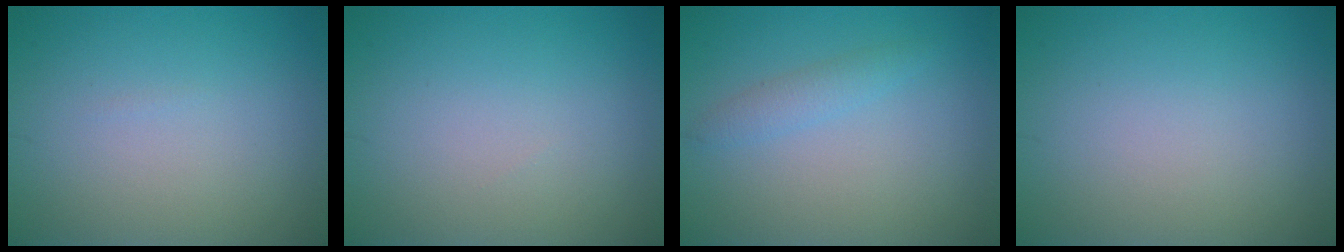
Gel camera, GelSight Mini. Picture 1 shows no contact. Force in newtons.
{"total": 0.0}
{"total": 1.5, "press": 1.5, "slide": 0.0}
{"total": 0.0}